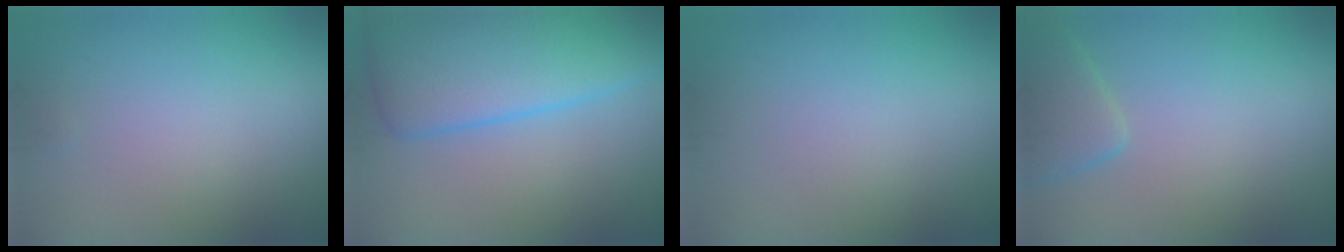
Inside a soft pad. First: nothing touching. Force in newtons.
{"total": 8.5, "press": 8.5, "slide": 0.2}
{"total": 0.0}
{"total": 2.8, "press": 2.7, "slide": 0.3}